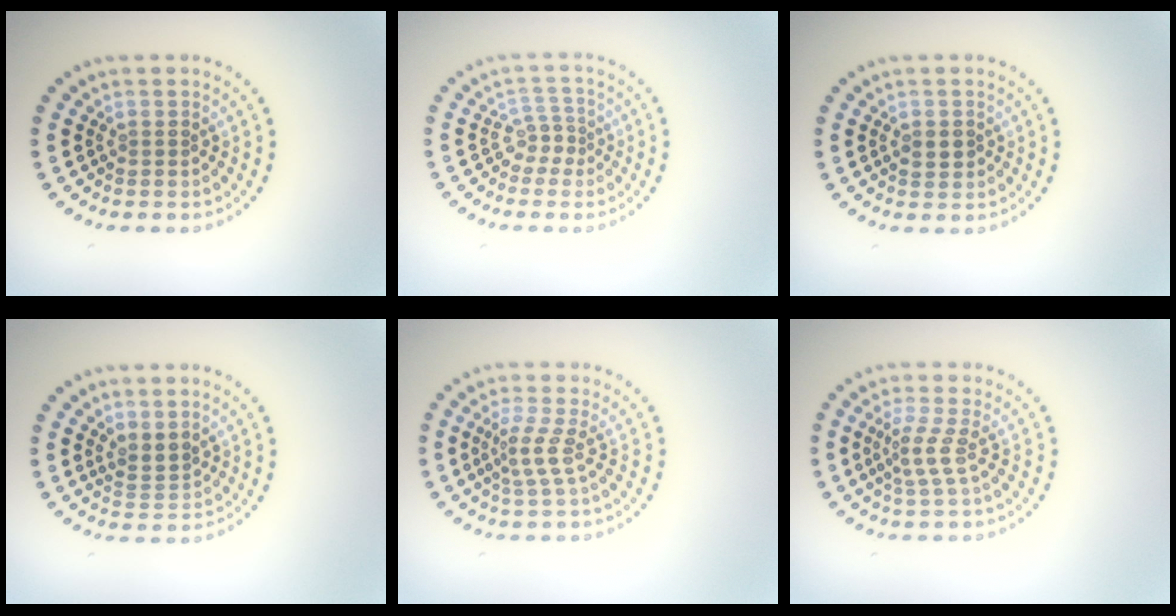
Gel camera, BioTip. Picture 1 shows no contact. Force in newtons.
{"total": 1.9, "press": 1.4, "slide": 1.3}
{"total": 1.6, "press": 1.6, "slide": 0.1}
{"total": 1.9, "press": 1.5, "slide": 1.2}
{"total": 2.2, "press": 1.5, "slide": 1.7}
{"total": 2.2, "press": 1.5, "slide": 1.5}